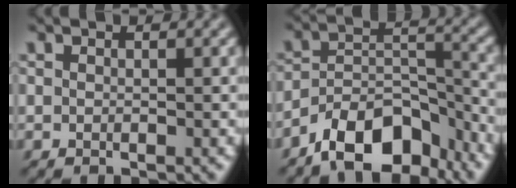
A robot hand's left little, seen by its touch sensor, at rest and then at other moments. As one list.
[{"total": 9.2, "force": [-6.8, 4.2, 4.6], "torque": [-0.073, 0.003, -0.123]}]